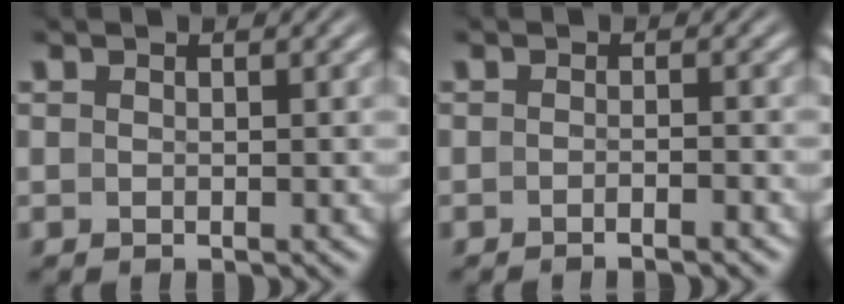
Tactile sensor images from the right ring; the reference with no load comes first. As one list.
[{"total": 1.8, "force": [-1.6, -0.4, 0.6], "torque": [-0.006, 0.001, -0.029]}]